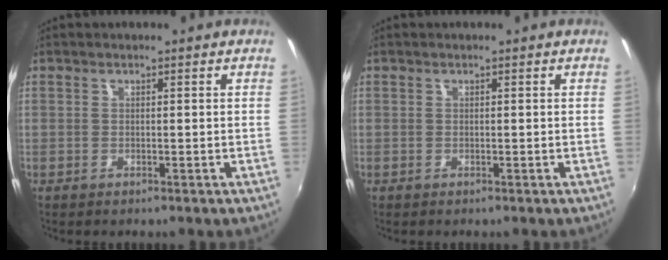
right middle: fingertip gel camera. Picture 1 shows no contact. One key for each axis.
{"total": 0.0}